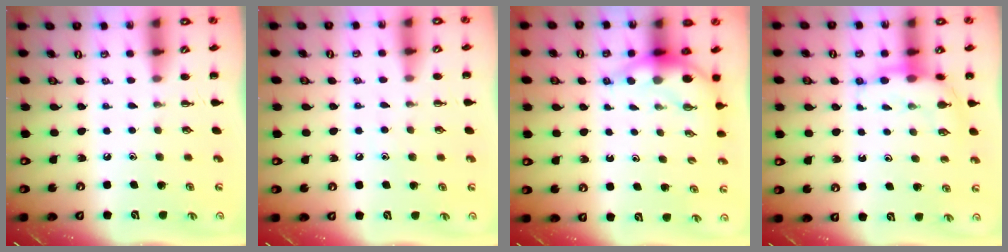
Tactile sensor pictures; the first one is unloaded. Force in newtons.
{"total": 5.8, "press": 5.6, "slide": 1.5}
{"total": 5.7, "press": 5.7, "slide": 0.7}
{"total": 7.7, "press": 7.6, "slide": 1.1}